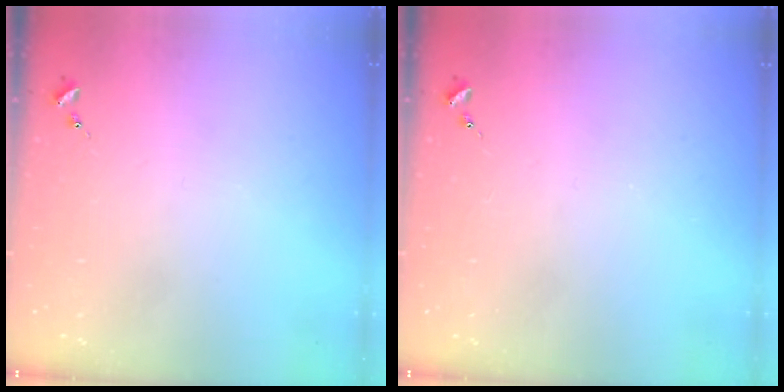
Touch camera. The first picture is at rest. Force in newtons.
{"total": 0.0}